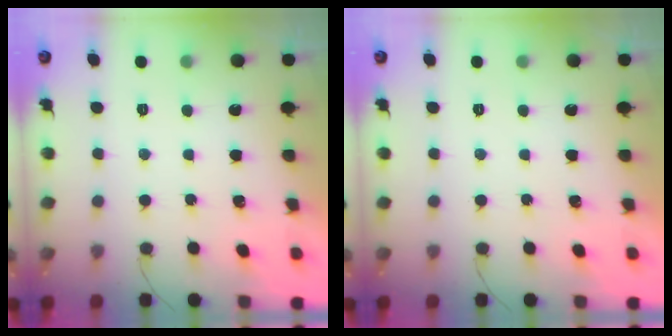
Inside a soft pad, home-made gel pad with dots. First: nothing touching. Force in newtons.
{"total": 0.0}